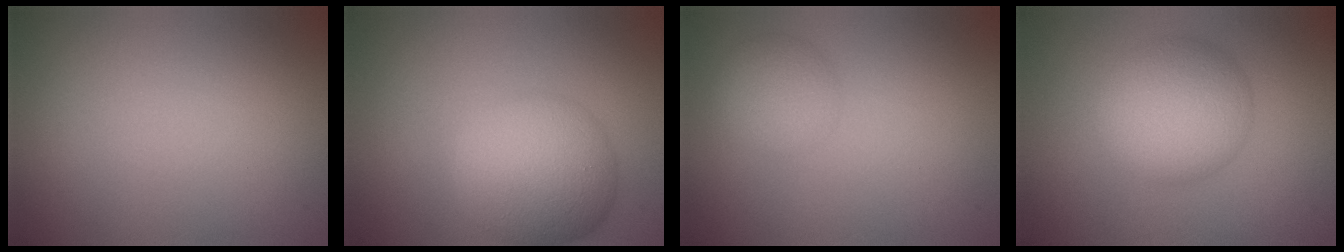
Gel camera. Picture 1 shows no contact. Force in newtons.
{"total": 7.2, "press": 7.2, "slide": 0.2}
{"total": 2.8, "press": 2.8, "slide": 0.1}
{"total": 6.1, "press": 6.1, "slide": 0.1}